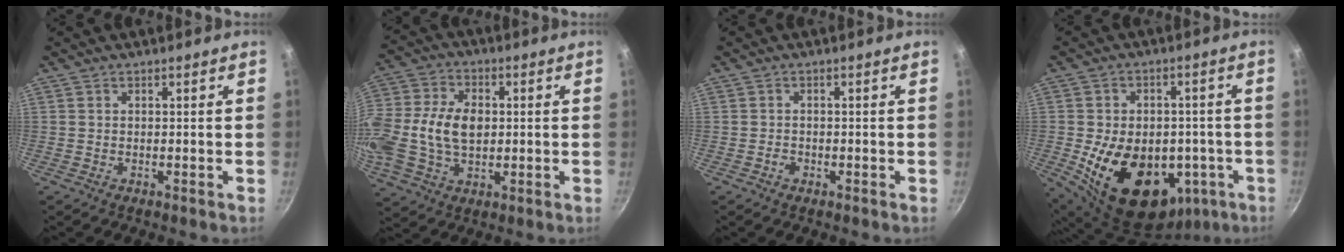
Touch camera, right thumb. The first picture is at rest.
{"total": 18.9, "force": [0.2, 12.9, 13.8], "torque": [-0.282, 0.023, 0.000]}
{"total": 1.2, "force": [-0.7, 0.9, 0.5], "torque": [-0.011, 0.004, -0.012]}
{"total": 22.0, "force": [-5.6, 15.4, 14.8], "torque": [-0.217, 0.017, -0.059]}